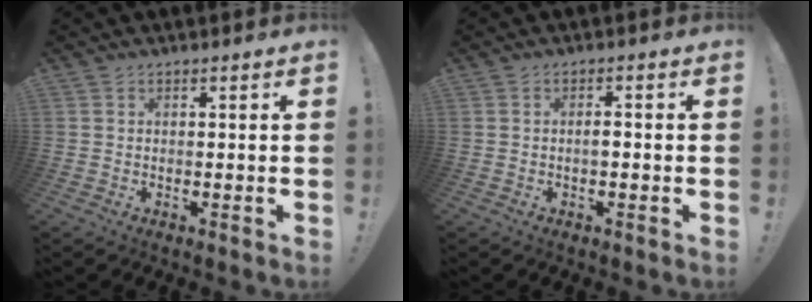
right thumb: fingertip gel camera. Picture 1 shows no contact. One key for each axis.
{"total": 1.7, "fx": -0.7, "fy": 0.4, "fz": 1.5, "tx": -0.027, "ty": 0.005, "tz": -0.013}